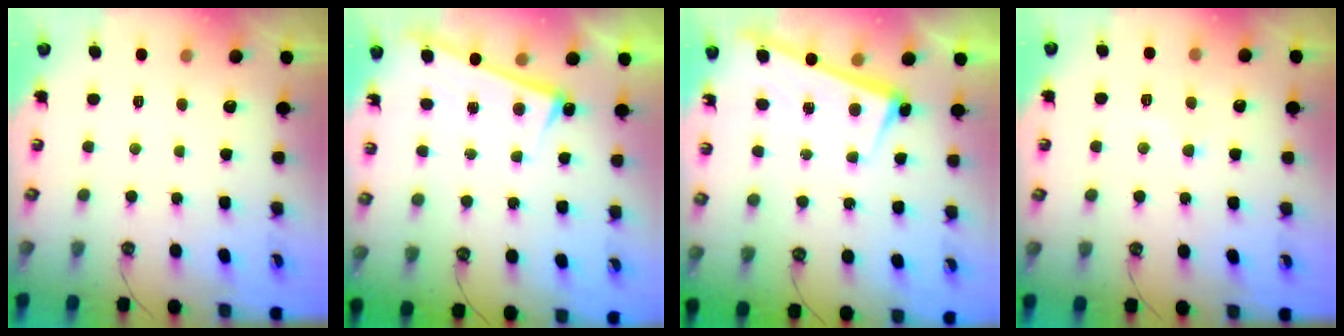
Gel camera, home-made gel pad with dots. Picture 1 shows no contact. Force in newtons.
{"total": 4.4, "press": 4.4, "slide": 0.5}
{"total": 2.4, "press": 2.3, "slide": 0.9}
{"total": 2.6, "press": 2.6, "slide": 0.6}